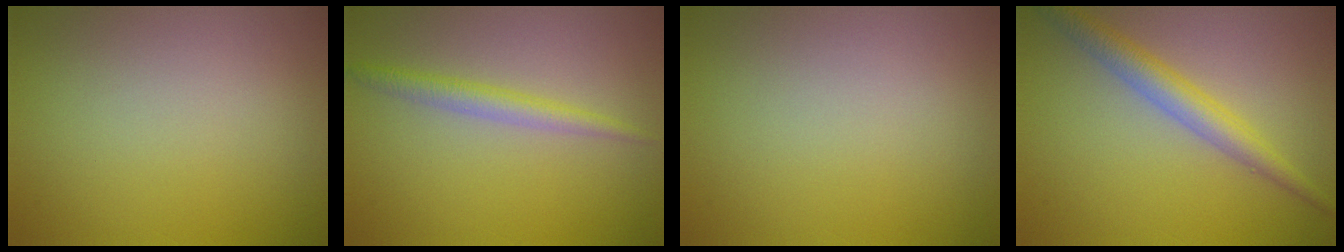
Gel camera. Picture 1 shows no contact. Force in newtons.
{"total": 2.0, "press": 2.0, "slide": 0.1}
{"total": 0.0}
{"total": 3.2, "press": 3.2, "slide": 0.0}